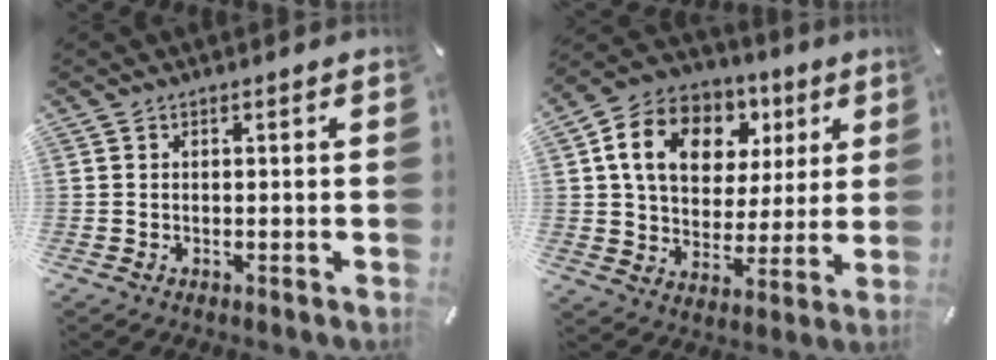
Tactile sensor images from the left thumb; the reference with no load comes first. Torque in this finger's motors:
{"motor_torque": [2.67, 2.33, 1.42, -1.35, 0.26]}